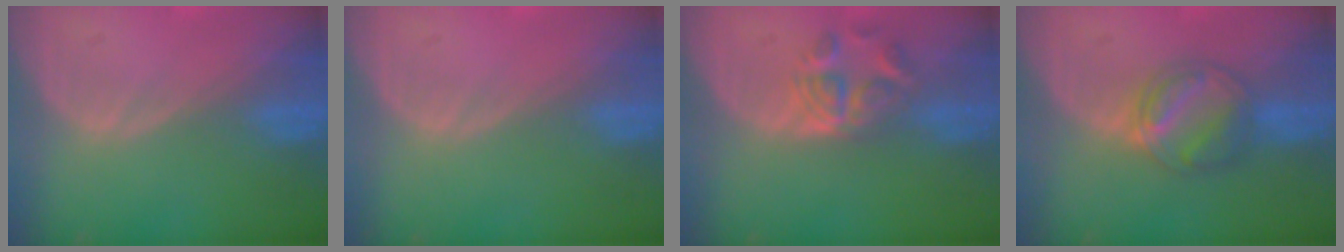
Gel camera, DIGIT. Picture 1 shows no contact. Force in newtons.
{"total": 0.0}
{"total": 5.9, "press": 4.8, "slide": 3.4}
{"total": 6.0, "press": 6.0, "slide": 0.3}